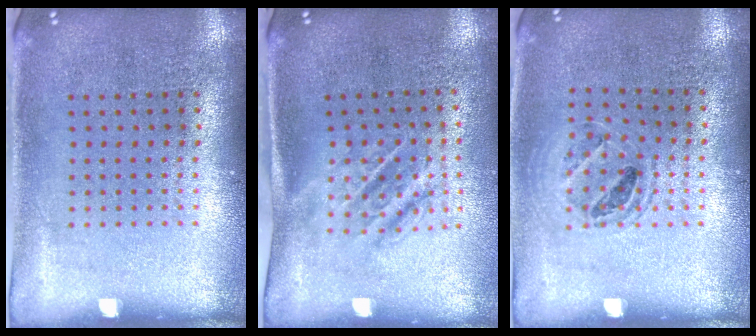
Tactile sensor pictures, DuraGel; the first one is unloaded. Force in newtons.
{"total": 1.8, "press": 1.2, "slide": 1.3}
{"total": 1.1, "press": 1.1, "slide": 0.4}